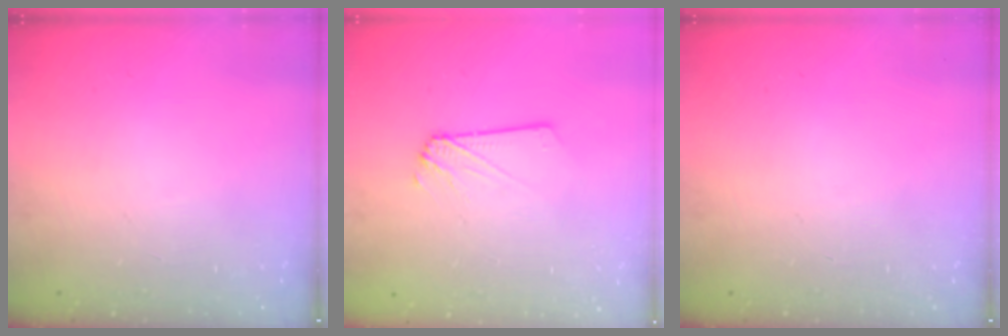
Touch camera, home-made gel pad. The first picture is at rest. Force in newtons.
{"total": 2.3, "press": 2.3, "slide": 0.2}
{"total": 0.0}